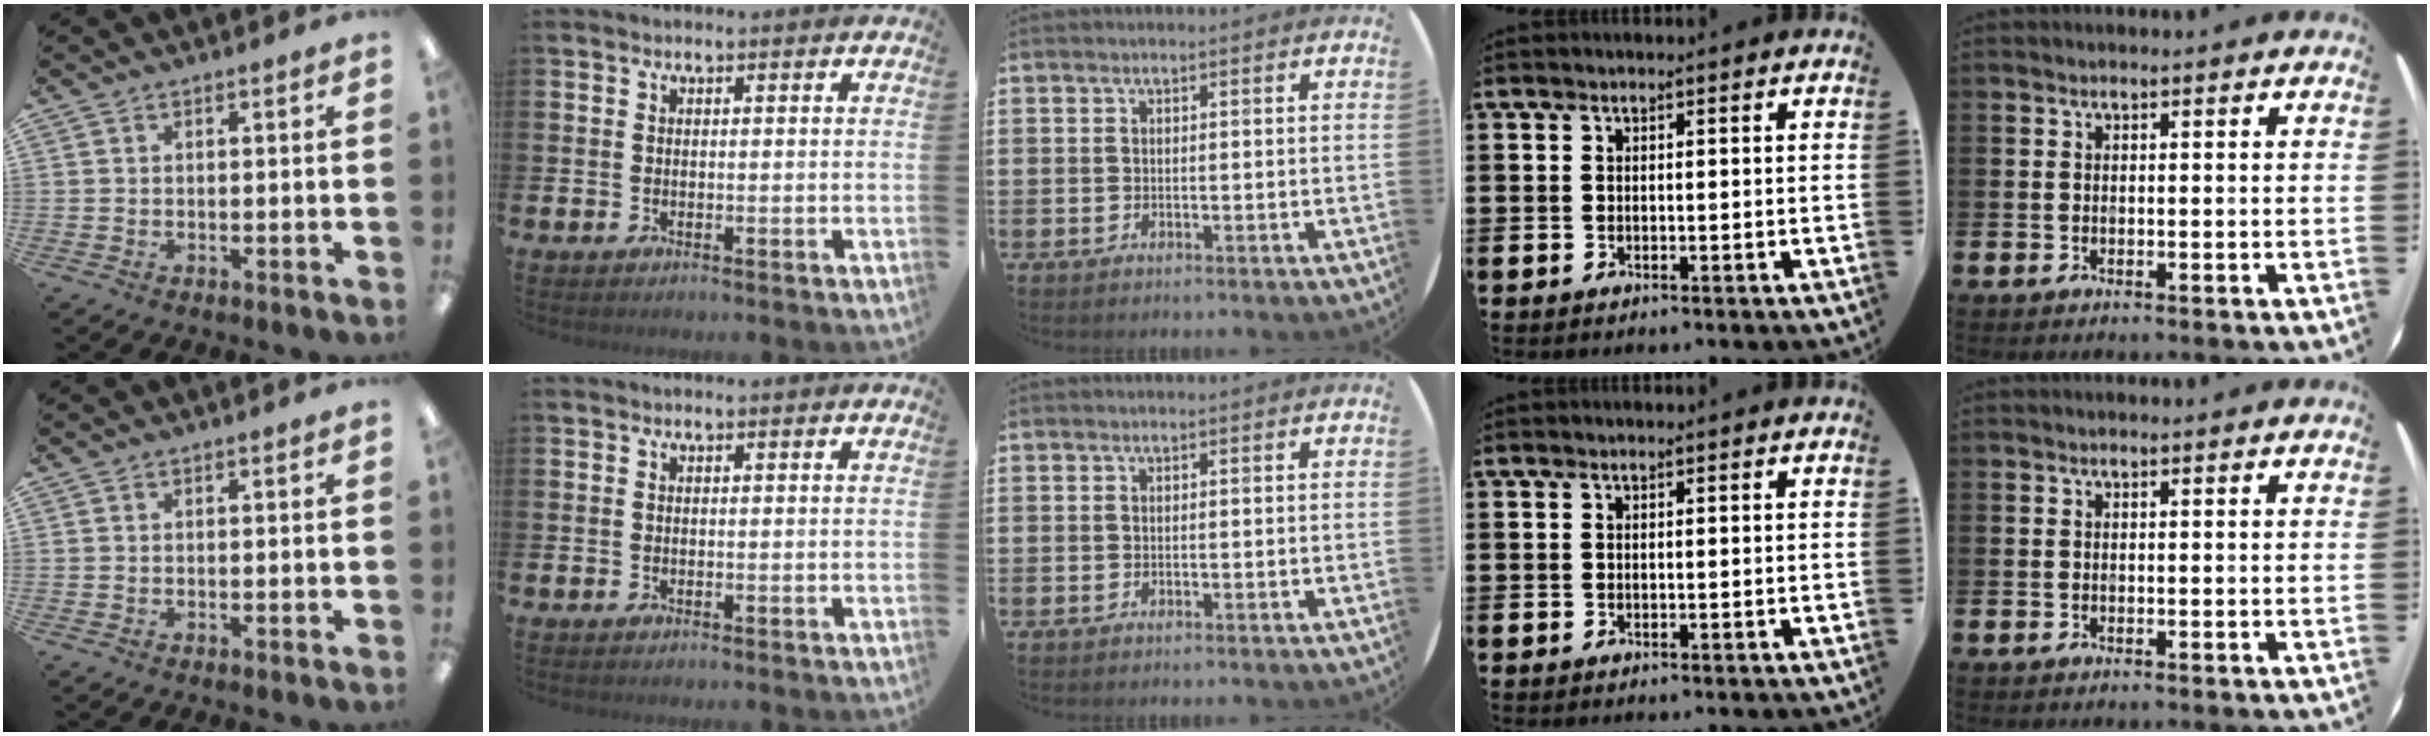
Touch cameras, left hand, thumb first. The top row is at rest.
{}